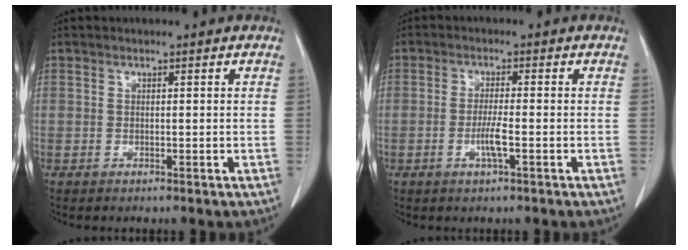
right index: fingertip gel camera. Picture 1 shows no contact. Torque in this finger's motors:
{"motor_torque": [0.97, -0.30, 0.44, 0.06]}